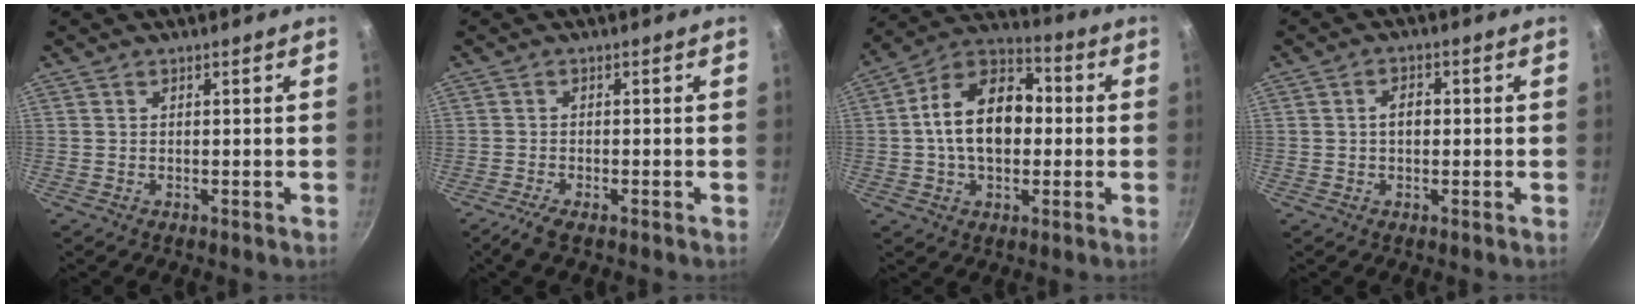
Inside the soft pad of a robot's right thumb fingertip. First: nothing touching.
{"total": 3.0, "force": [-2.1, 0.7, 2.0], "torque": [-0.052, 0.008, -0.043]}
{"total": 16.7, "force": [0.2, 11.1, 12.5], "torque": [-0.174, 0.036, -0.014]}
{"total": 3.2, "force": [0.0, 2.1, 2.4], "torque": [-0.029, 0.013, -0.001]}